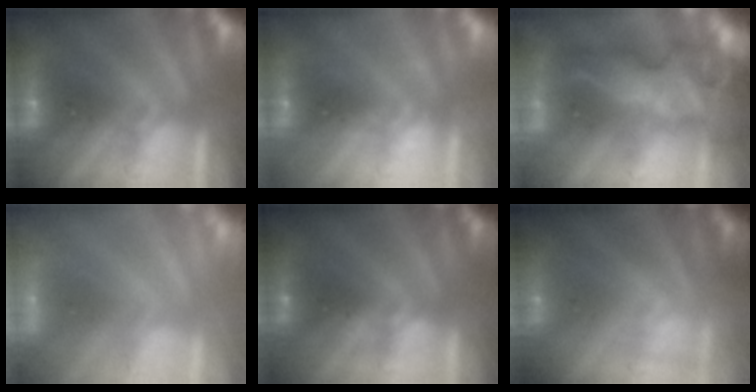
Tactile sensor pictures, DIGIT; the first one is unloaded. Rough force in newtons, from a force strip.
{"total": 1.9}
{"total": 5.7}
{"total": 9.3}
{"total": 4.5}
{"total": 2.3}